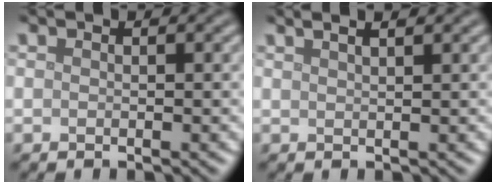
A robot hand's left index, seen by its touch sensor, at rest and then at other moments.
{"total": 3.7, "force": [2.3, 1.6, 2.3], "torque": [-0.010, 0.028, -0.001]}